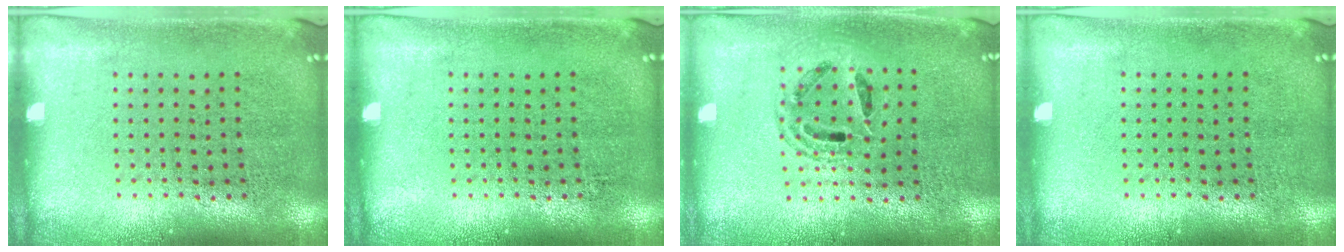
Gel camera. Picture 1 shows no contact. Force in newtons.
{"total": 0.0}
{"total": 1.3, "press": 1.1, "slide": 0.6}
{"total": 0.0}